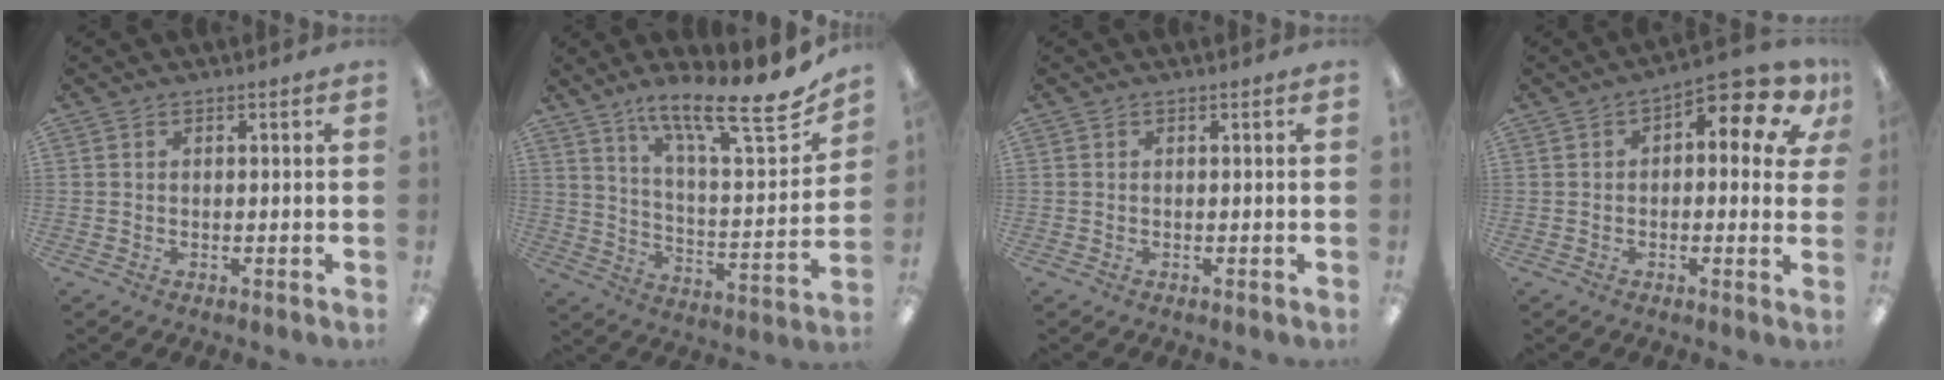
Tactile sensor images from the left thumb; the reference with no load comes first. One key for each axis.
{"total": 19.3, "fx": 14.4, "fy": 4.3, "fz": 12.1, "tx": -0.185, "ty": -0.103, "tz": 0.232}
{"total": 0.0}
{"total": 10.1, "fx": 4.2, "fy": 4.2, "fz": 8.2, "tx": -0.109, "ty": -0.022, "tz": 0.067}